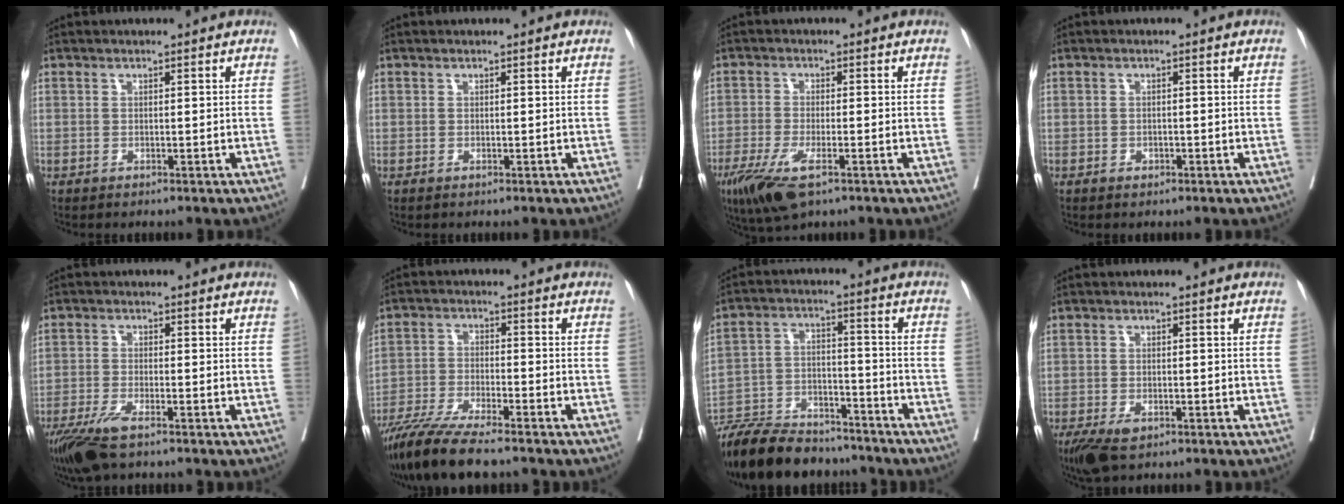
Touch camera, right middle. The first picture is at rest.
{"total": 0.0}
{"total": 8.8, "force": [-5.2, 2.4, 6.7], "torque": [-0.126, -0.021, -0.090]}
{"total": 1.0, "force": [-0.5, 0.7, 0.4], "torque": [-0.006, 0.003, -0.007]}
{"total": 6.6, "force": [-4.6, 1.2, 4.6], "torque": [-0.088, -0.016, -0.083]}
{"total": 11.5, "force": [-9.6, 0.9, 6.3], "torque": [-0.108, -0.032, -0.165]}
{"total": 17.5, "force": [-15.4, 5.1, 6.4], "torque": [-0.126, -0.004, -0.251]}
{"total": 5.0, "force": [-3.2, 2.3, 3.1], "torque": [-0.058, -0.008, -0.053]}